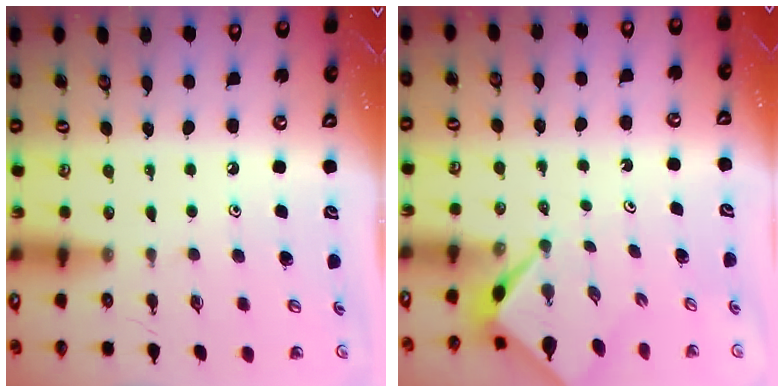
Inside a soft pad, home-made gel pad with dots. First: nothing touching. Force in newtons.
{"total": 2.6, "press": 2.5, "slide": 0.2}